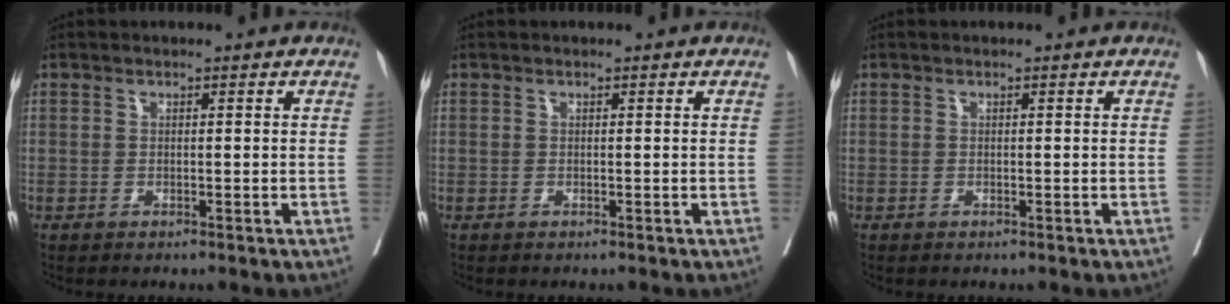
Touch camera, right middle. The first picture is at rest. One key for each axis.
{"total": 0.0}
{"total": 0.0}